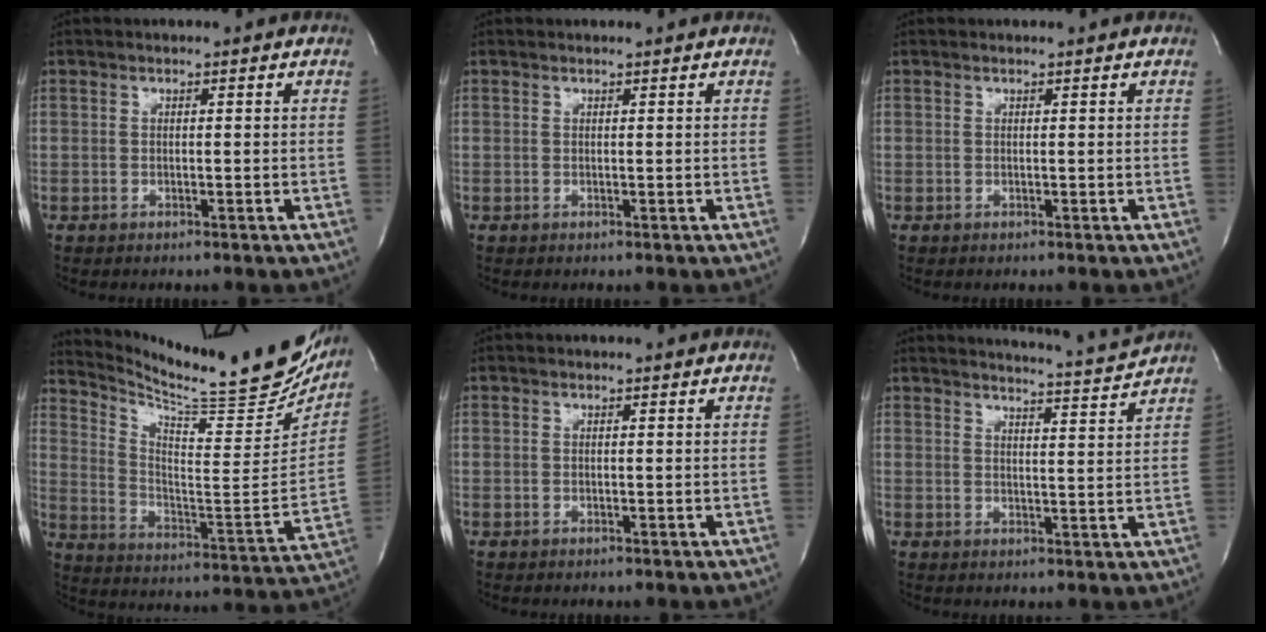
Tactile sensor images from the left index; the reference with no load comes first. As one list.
[{"total": 0.9, "force": [0.9, 0.0, 0.0], "torque": [-0.008, 0.005, 0.015]}, {"total": 0.6, "force": [0.6, 0.0, 0.0], "torque": [-0.004, 0.003, 0.009]}, {"total": 24.7, "force": [21.9, 1.9, 11.2], "torque": [-0.189, -0.084, 0.309]}, {"total": 0.0}, {"total": 7.0, "force": [6.7, -1.9, 0.3], "torque": [-0.021, -0.031, 0.093]}]